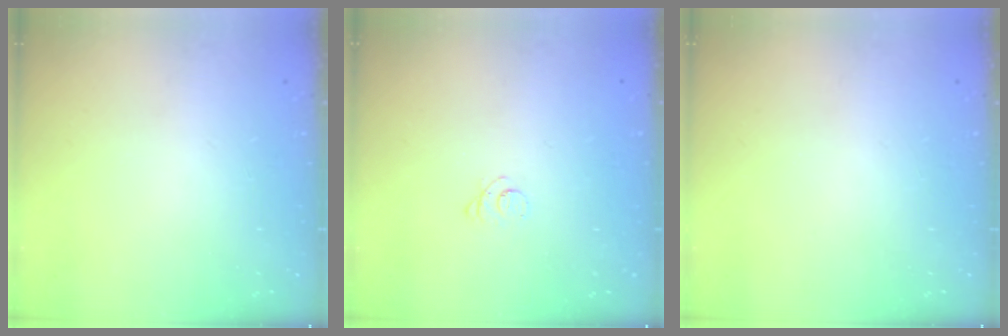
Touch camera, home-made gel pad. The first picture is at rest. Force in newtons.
{"total": 2.3, "press": 2.3, "slide": 0.3}
{"total": 0.0}